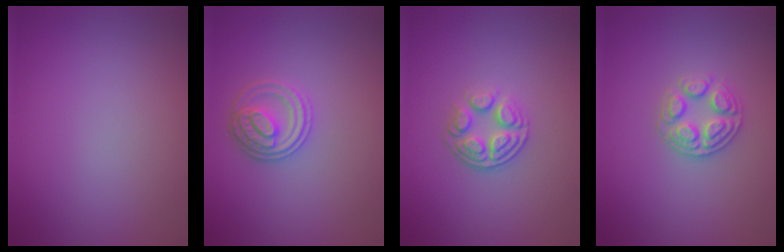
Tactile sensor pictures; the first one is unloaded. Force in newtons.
{"total": 2.9, "press": 2.8, "slide": 0.7}
{"total": 3.4, "press": 2.6, "slide": 2.3}
{"total": 2.7, "press": 2.6, "slide": 0.8}